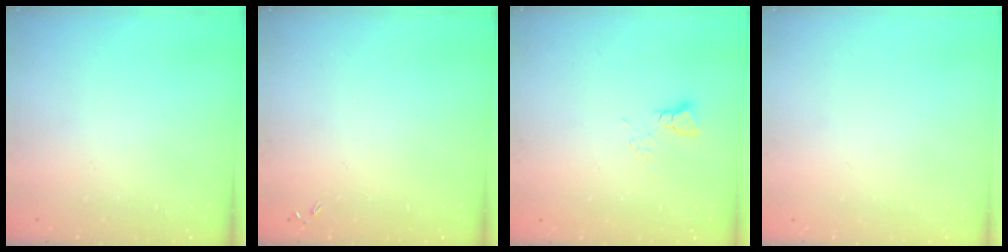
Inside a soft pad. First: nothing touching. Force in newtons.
{"total": 0.0}
{"total": 3.5, "press": 3.5, "slide": 0.5}
{"total": 0.0}